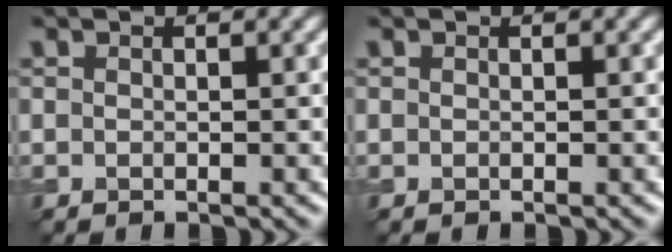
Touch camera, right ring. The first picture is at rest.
{"total": 0.0}